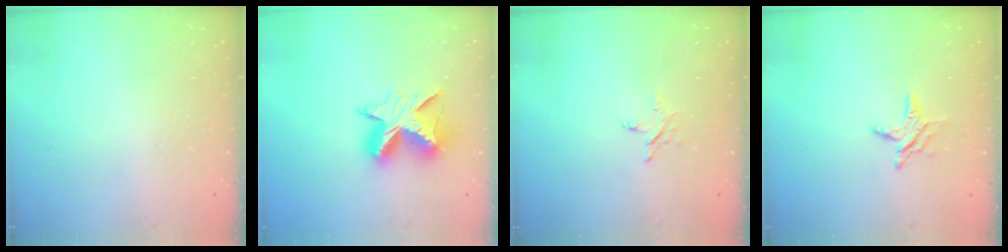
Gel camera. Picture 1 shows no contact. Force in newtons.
{"total": 12.6, "press": 12.6, "slide": 0.8}
{"total": 2.4, "press": 2.4, "slide": 0.1}
{"total": 4.3, "press": 4.2, "slide": 0.5}